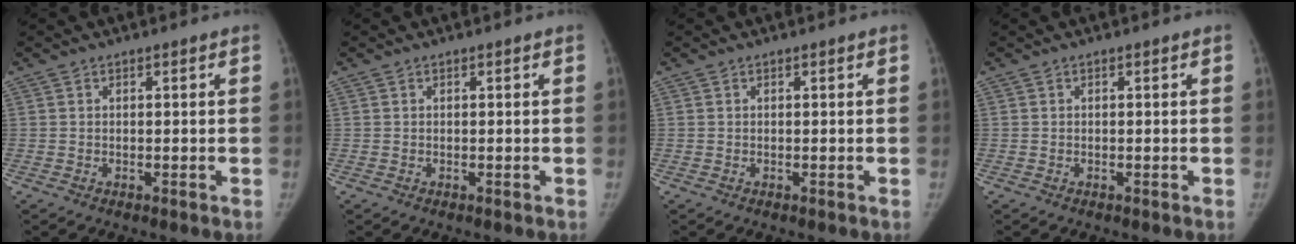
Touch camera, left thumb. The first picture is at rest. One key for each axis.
{"total": 0.0}
{"total": 0.0}
{"total": 0.0}